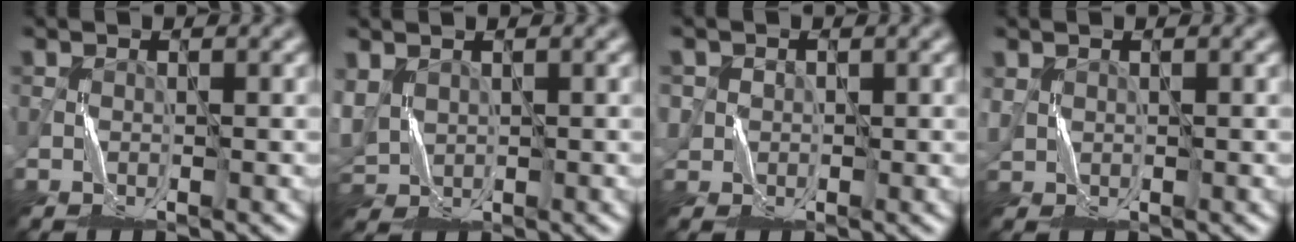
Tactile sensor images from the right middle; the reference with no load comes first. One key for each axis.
{"total": 3.0, "fx": 1.1, "fy": 2.3, "fz": 1.7, "tx": -0.054, "ty": 0.000, "tz": 0.025}
{"total": 1.6, "fx": 0.4, "fy": 1.6, "fz": -0.2, "tx": 0.005, "ty": 0.001, "tz": 0.007}
{"total": 1.2, "fx": 0.6, "fy": 1.0, "fz": 0.3, "tx": -0.014, "ty": 0.003, "tz": 0.015}